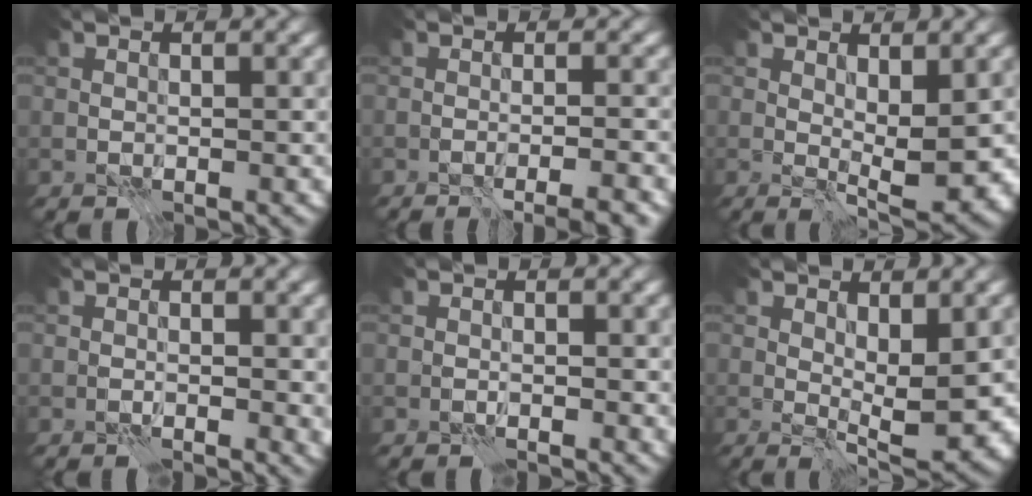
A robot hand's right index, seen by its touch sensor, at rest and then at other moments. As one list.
[{"total": 3.7, "force": [-2.7, 0.2, 2.5], "torque": [-0.031, 0.000, -0.037]}, {"total": 4.0, "force": [0.6, 1.0, 3.8], "torque": [-0.060, -0.008, 0.010]}, {"total": 0.9, "force": [0.2, 0.4, 0.7], "torque": [-0.006, -0.004, 0.004]}, {"total": 0.0}, {"total": 4.4, "force": [0.9, 1.1, 4.2], "torque": [-0.067, -0.010, 0.016]}]